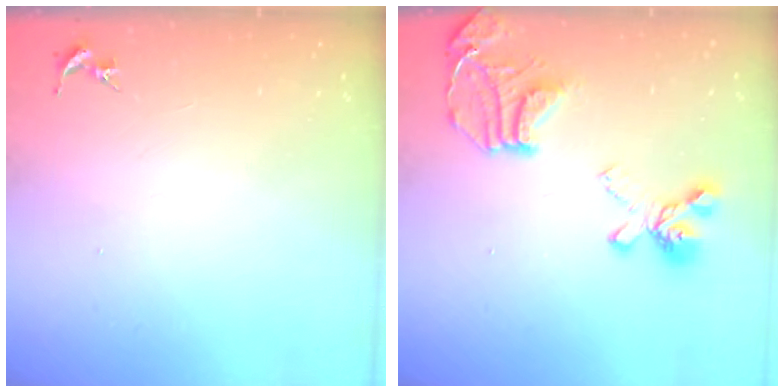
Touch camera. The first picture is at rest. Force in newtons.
{"total": 20.2, "press": 20.1, "slide": 2.1}